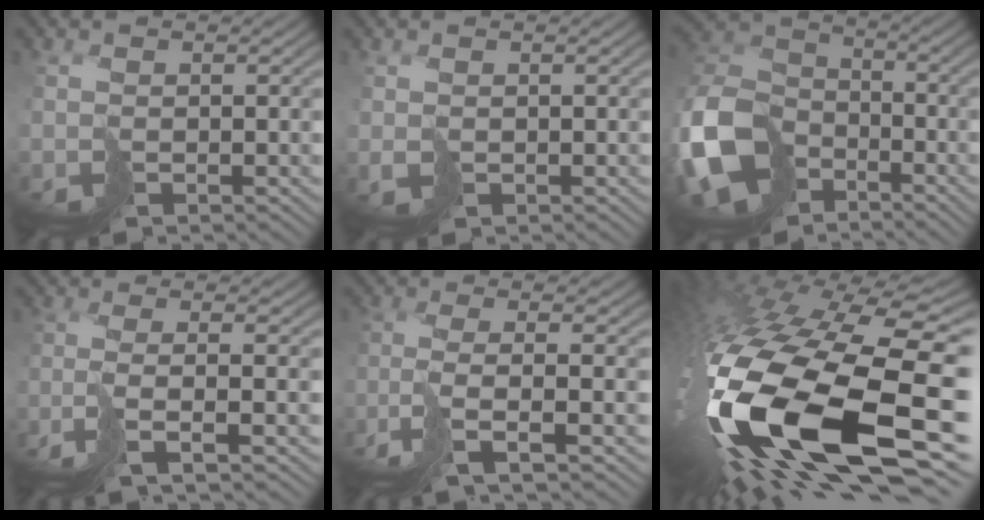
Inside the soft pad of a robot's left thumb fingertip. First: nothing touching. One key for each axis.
{"total": 0.7, "fx": 0.3, "fy": 0.7, "fz": -0.1, "tx": -0.003, "ty": -0.006, "tz": 0.012}
{"total": 14.5, "fx": -6.1, "fy": 10.4, "fz": 8.1, "tx": -0.232, "ty": -0.035, "tz": -0.129}
{"total": 6.1, "fx": -2.9, "fy": 1.5, "fz": 5.2, "tx": -0.091, "ty": 0.000, "tz": -0.069}
{"total": 7.8, "fx": -3.8, "fy": 2.1, "fz": 6.5, "tx": -0.124, "ty": -0.004, "tz": -0.083}
{"total": 20.9, "fx": -5.1, "fy": 10.2, "fz": 17.5, "tx": -0.400, "ty": -0.073, "tz": -0.068}